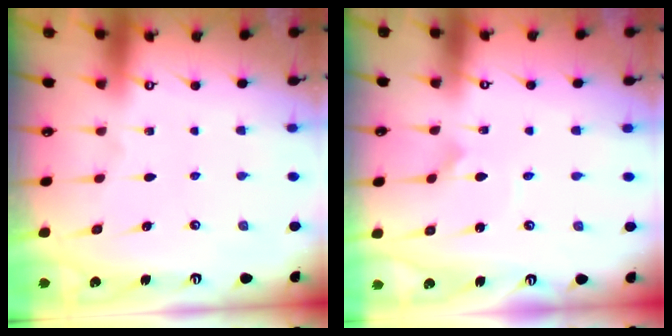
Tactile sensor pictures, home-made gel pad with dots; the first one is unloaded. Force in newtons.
{"total": 1.6, "press": 1.6, "slide": 0.1}